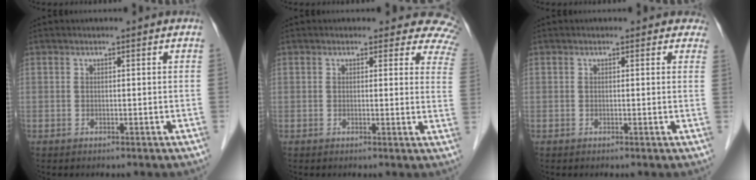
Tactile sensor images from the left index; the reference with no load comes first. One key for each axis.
{"total": 9.1, "fx": 7.9, "fy": 4.1, "fz": 1.8, "tx": 0.029, "ty": -0.021, "tz": 0.044}
{"total": 2.3, "fx": 1.8, "fy": 1.3, "fz": 0.1, "tx": 0.016, "ty": -0.006, "tz": -0.003}